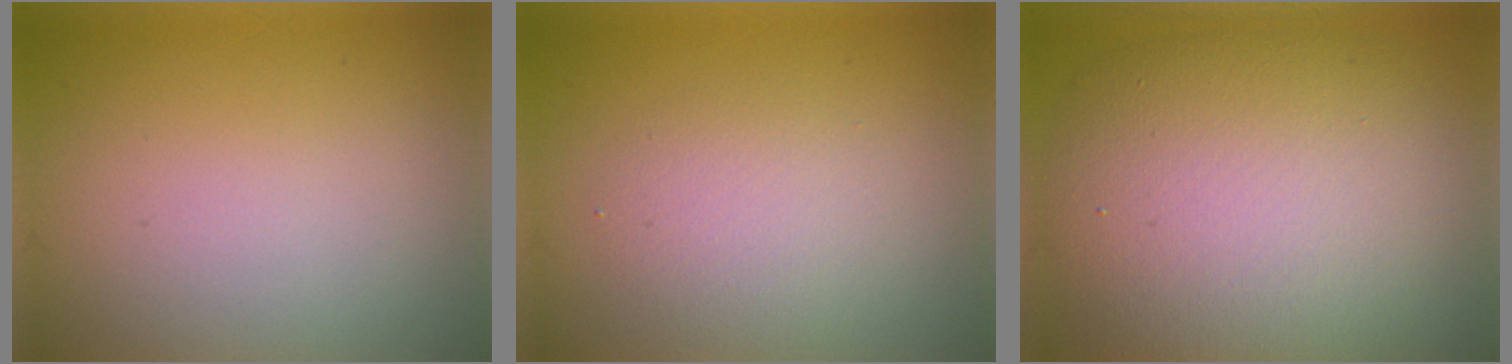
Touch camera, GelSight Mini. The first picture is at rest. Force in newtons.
{"total": 2.7, "press": 2.7, "slide": 0.2}
{"total": 12.4, "press": 12.3, "slide": 1.1}